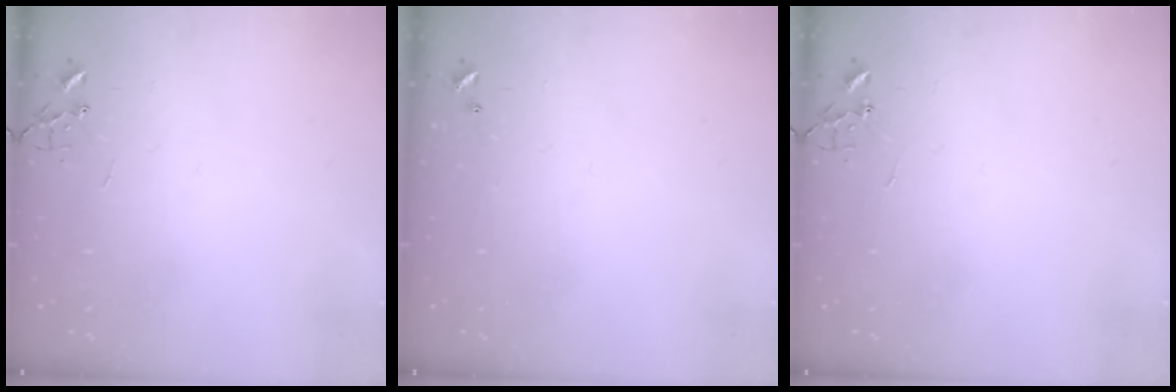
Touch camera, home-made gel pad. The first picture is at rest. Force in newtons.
{"total": 0.0}
{"total": 0.0}